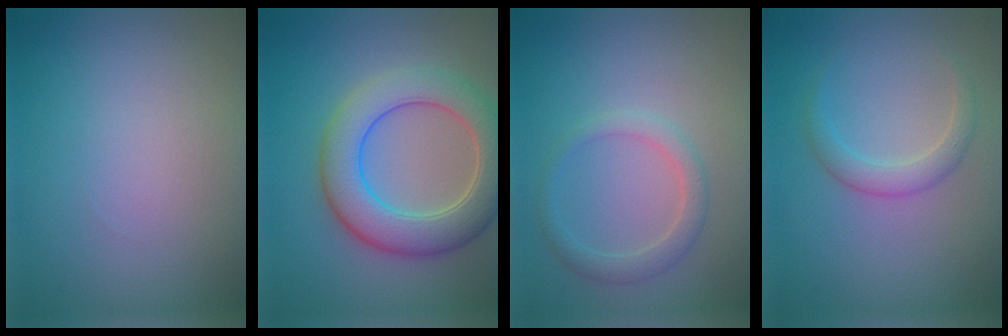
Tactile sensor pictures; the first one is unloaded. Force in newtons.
{"total": 7.1, "press": 7.1, "slide": 0.4}
{"total": 2.0, "press": 2.0, "slide": 0.0}
{"total": 2.0, "press": 2.0, "slide": 0.1}